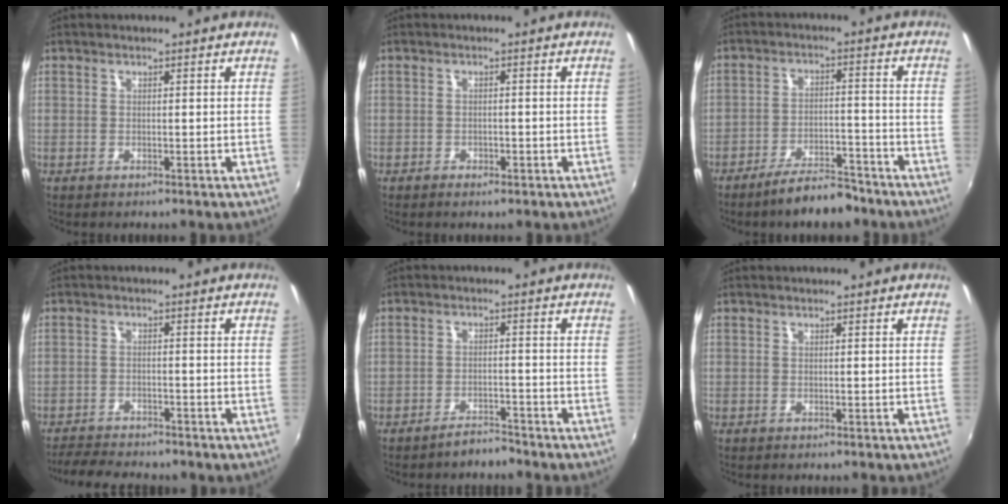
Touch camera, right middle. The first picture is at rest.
{"total": 2.1, "force": [-1.5, 1.0, 1.2], "torque": [-0.026, -0.004, -0.023]}
{"total": 8.7, "force": [-7.2, 2.4, 4.3], "torque": [-0.083, 0.012, -0.107]}
{"total": 7.8, "force": [-7.1, 1.8, 2.9], "torque": [-0.080, -0.016, -0.110]}
{"total": 3.1, "force": [-3.0, 0.7, 0.6], "torque": [-0.020, 0.006, -0.044]}
{"total": 0.0}